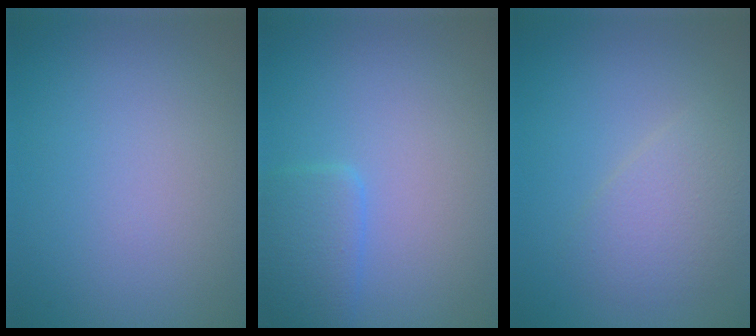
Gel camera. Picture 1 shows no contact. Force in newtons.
{"total": 2.6, "press": 2.5, "slide": 0.3}
{"total": 3.0, "press": 3.0, "slide": 0.0}